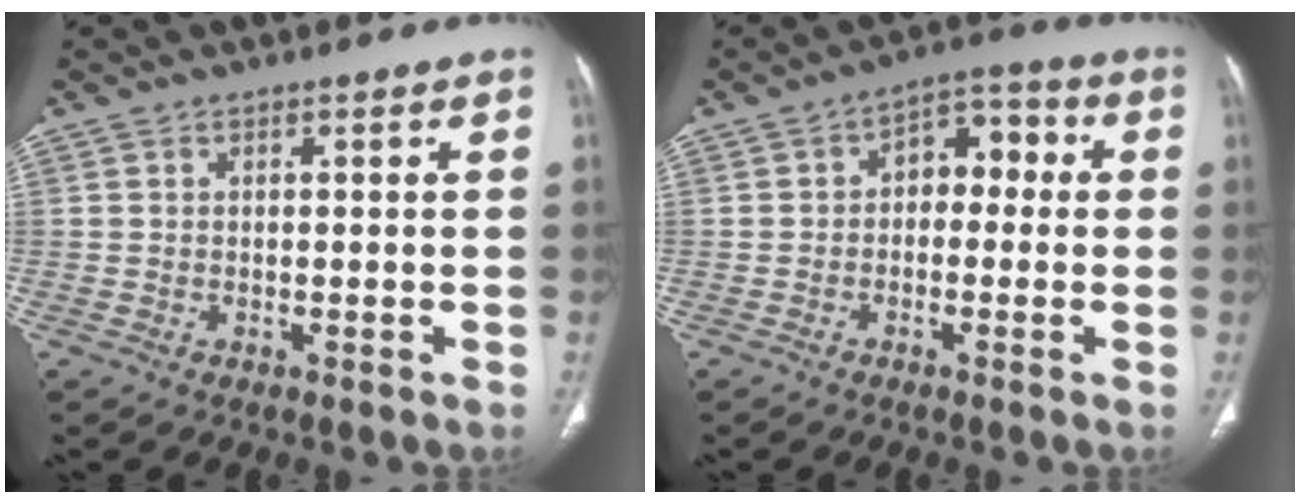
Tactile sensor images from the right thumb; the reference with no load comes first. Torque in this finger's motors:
{"motor_torque": [-0.35, 0.89, -0.18, 0.10, 0.03]}